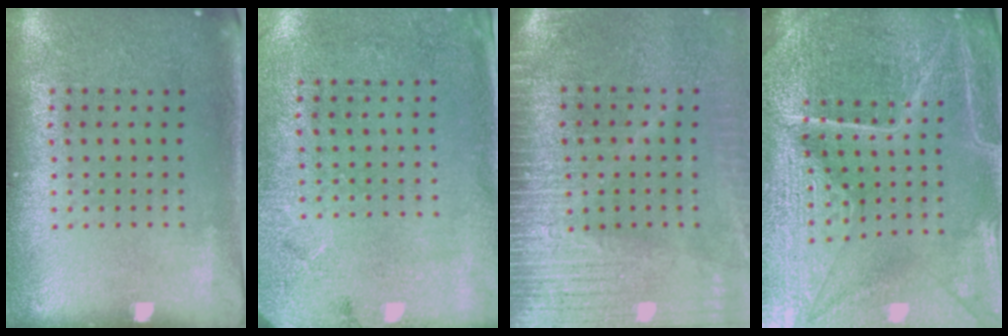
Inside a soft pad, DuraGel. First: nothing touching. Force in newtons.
{"total": 2.7, "press": 2.2, "slide": 1.7}
{"total": 3.7, "press": 3.1, "slide": 1.9}
{"total": 5.6, "press": 5.1, "slide": 2.2}